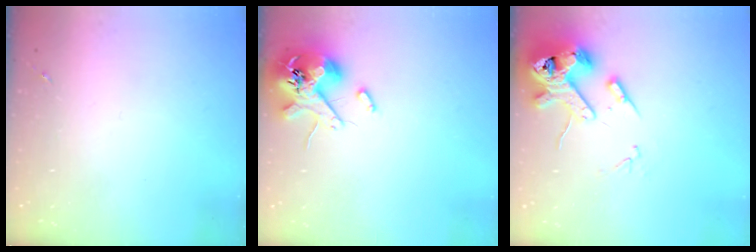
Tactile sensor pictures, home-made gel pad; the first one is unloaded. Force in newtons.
{"total": 12.3, "press": 12.2, "slide": 1.9}
{"total": 15.6, "press": 15.4, "slide": 2.3}